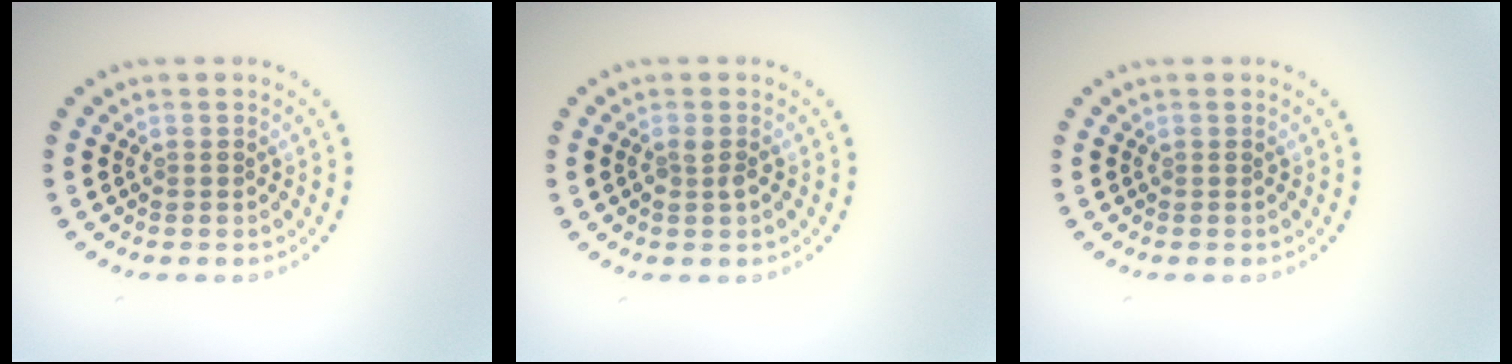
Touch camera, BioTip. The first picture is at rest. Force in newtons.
{"total": 0.9, "press": 0.9, "slide": 0.3}
{"total": 0.0}